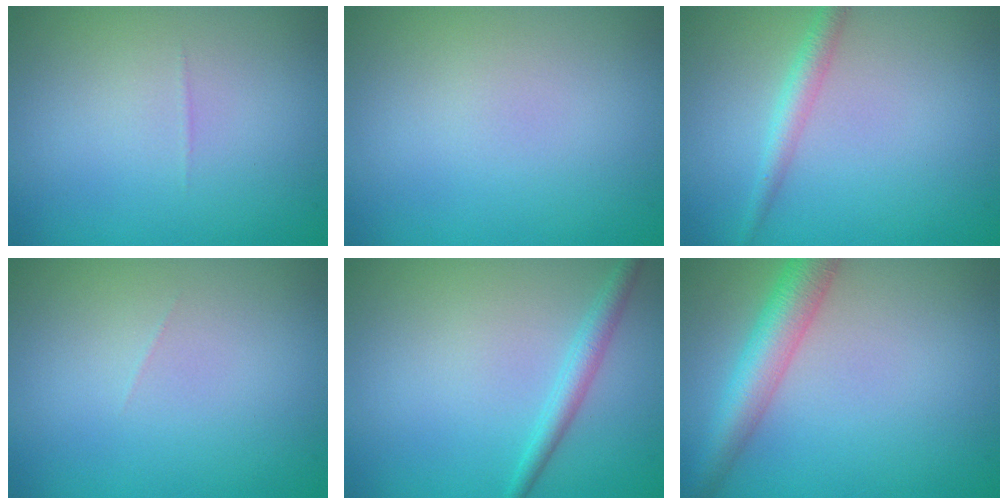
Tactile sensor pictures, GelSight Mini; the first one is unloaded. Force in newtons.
{"total": 0.0}
{"total": 2.0, "press": 2.0, "slide": 0.1}
{"total": 0.0}
{"total": 2.1, "press": 2.1, "slide": 0.1}
{"total": 5.1, "press": 5.1, "slide": 0.2}